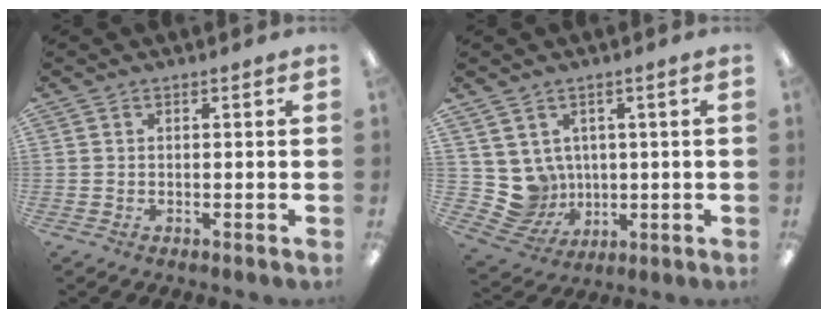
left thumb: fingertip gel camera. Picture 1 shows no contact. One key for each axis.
{"total": 7.3, "fx": 2.1, "fy": 7.0, "fz": 0.9, "tx": -0.052, "ty": -0.023, "tz": 0.049}